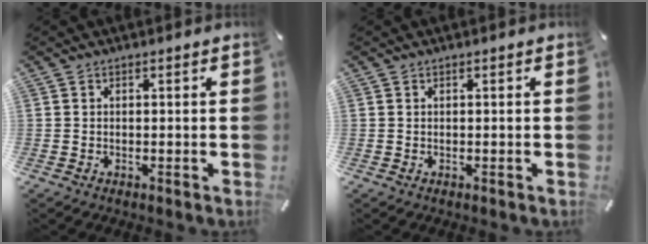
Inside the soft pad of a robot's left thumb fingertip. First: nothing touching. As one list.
[{"total": 0.0}]